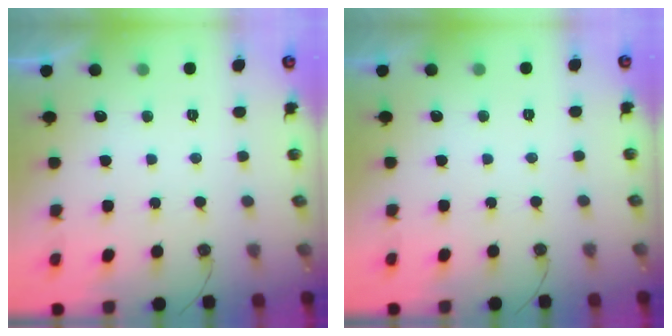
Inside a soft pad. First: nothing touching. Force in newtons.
{"total": 0.0}